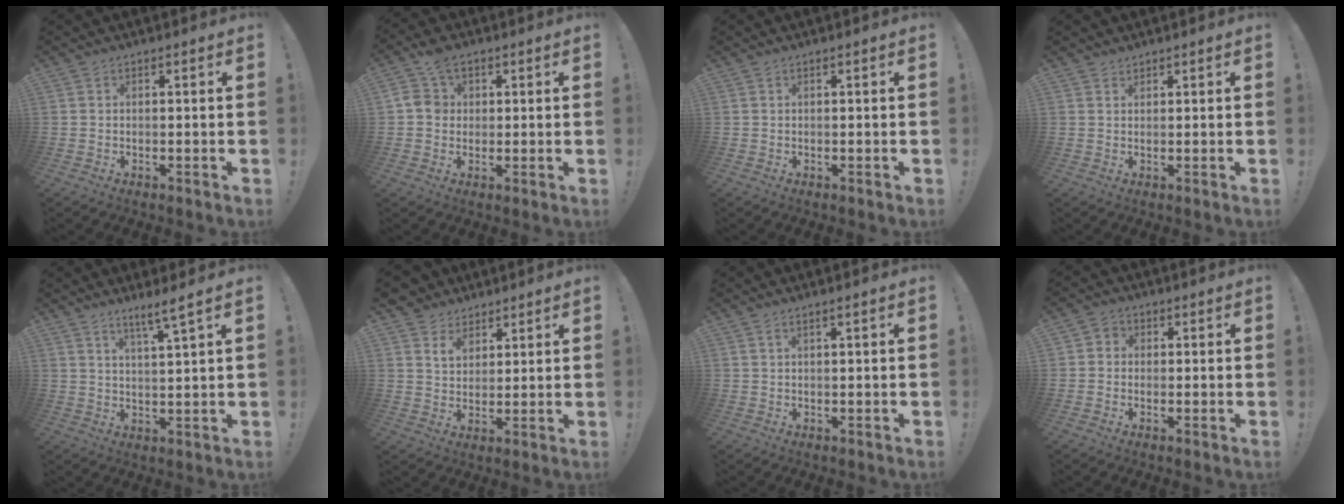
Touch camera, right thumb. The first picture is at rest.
{"total": 7.1, "force": [2.7, 5.7, 3.2], "torque": [-0.055, -0.001, 0.051]}
{"total": 0.0}
{"total": 1.4, "force": [1.2, 0.5, 0.1], "torque": [0.001, -0.006, 0.023]}
{"total": 5.6, "force": [4.1, -0.5, 3.7], "torque": [-0.056, -0.028, 0.065]}
{"total": 6.9, "force": [4.4, 5.0, 1.7], "torque": [-0.031, -0.027, 0.084]}
{"total": 1.7, "force": [0.7, -0.1, 1.5], "torque": [-0.030, 0.000, 0.011]}
{"total": 2.5, "force": [-0.4, 2.3, 0.9], "torque": [-0.013, 0.009, -0.007]}